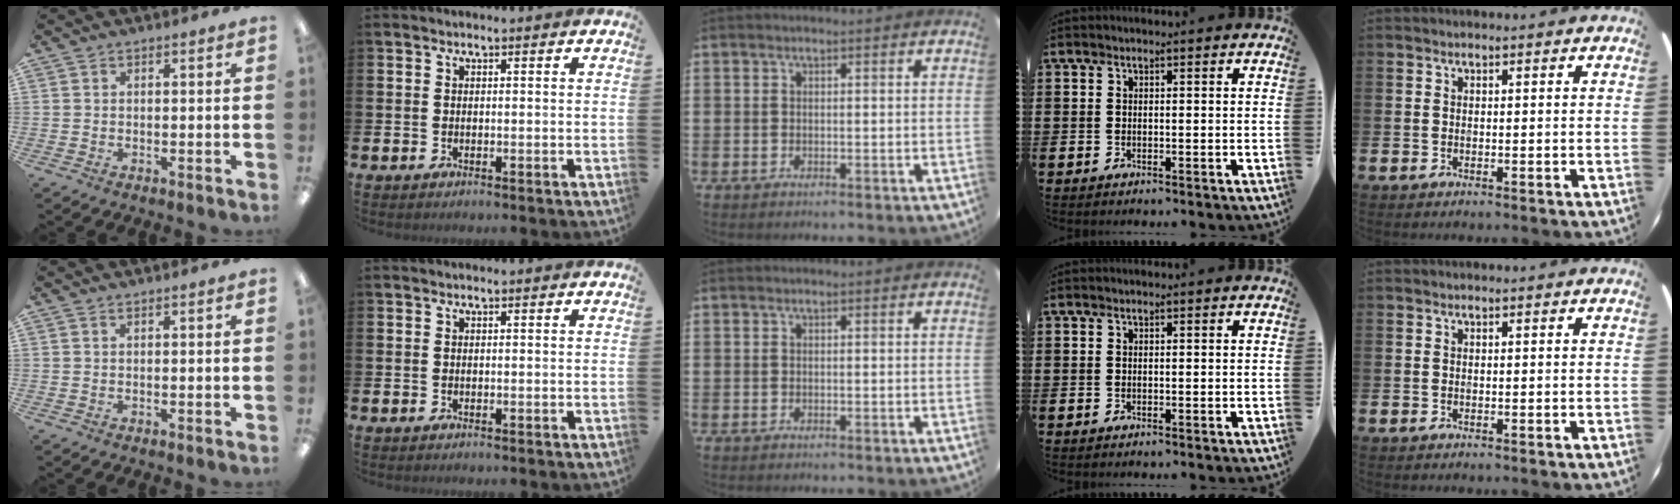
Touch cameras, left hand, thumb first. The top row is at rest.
{}